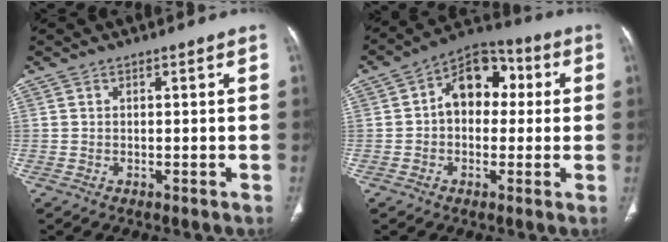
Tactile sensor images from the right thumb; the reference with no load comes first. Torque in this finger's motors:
{"motor_torque": [0.65, 2.57, 0.92, -0.16, 0.12]}